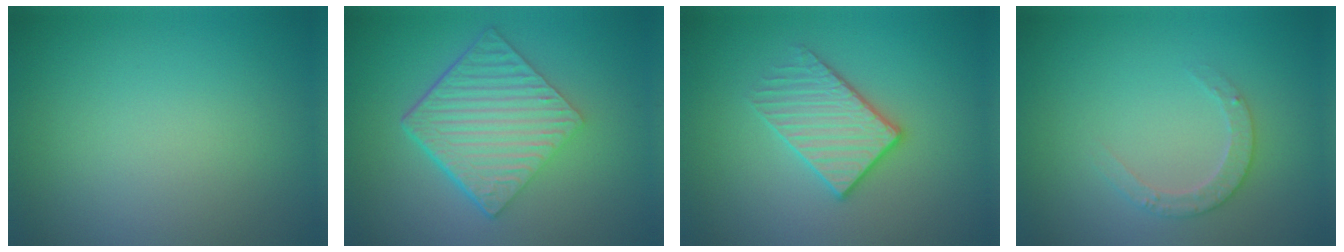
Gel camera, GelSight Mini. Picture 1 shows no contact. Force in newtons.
{"total": 7.0, "press": 4.6, "slide": 5.2}
{"total": 3.2, "press": 3.0, "slide": 1.2}
{"total": 2.1, "press": 2.1, "slide": 0.3}